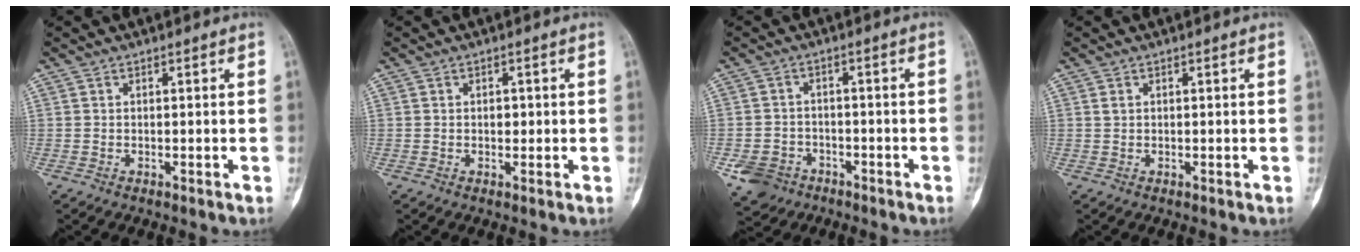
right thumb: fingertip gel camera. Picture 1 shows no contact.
{"total": 1.4, "force": [0.2, 1.0, 1.0], "torque": [-0.009, 0.002, 0.003]}
{"total": 6.5, "force": [-3.5, 5.2, 1.8], "torque": [-0.029, 0.023, -0.053]}
{"total": 0.7, "force": [0.3, 0.5, 0.4], "torque": [-0.008, 0.003, 0.007]}